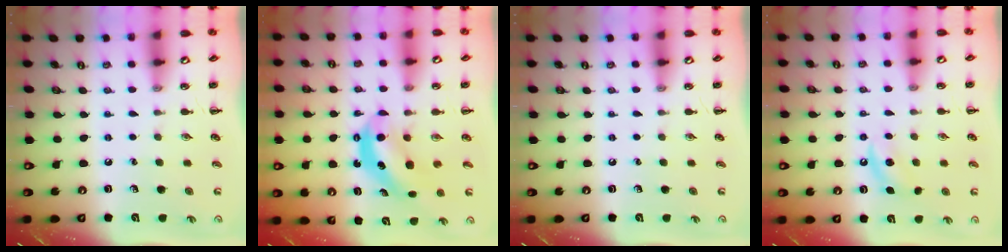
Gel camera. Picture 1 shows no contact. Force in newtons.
{"total": 5.8, "press": 5.8, "slide": 0.5}
{"total": 0.0}
{"total": 6.3, "press": 6.1, "slide": 1.8}